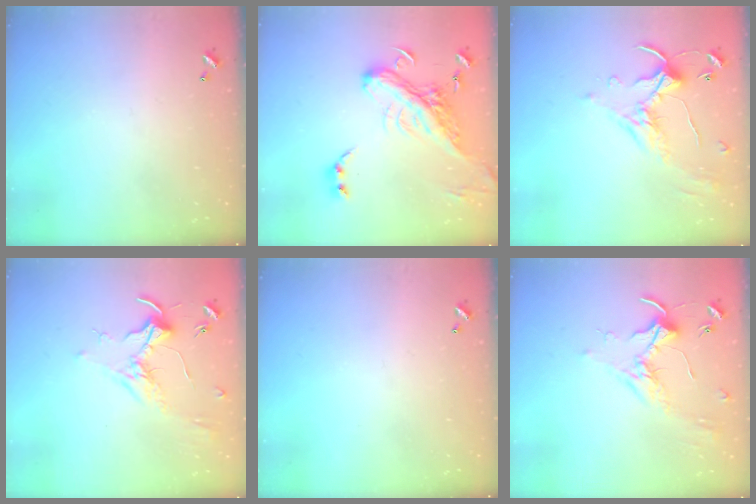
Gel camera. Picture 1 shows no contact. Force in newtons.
{"total": 7.9, "press": 7.6, "slide": 2.2}
{"total": 1.1, "press": 0.4, "slide": 1.0}
{"total": 1.7, "press": 1.6, "slide": 0.7}
{"total": 0.0}
{"total": 1.7, "press": 1.7, "slide": 0.4}